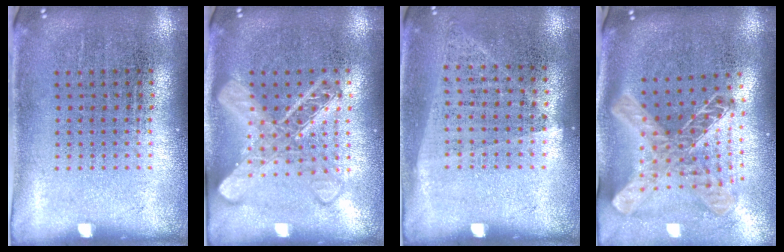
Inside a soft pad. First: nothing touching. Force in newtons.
{"total": 2.8, "press": 2.8, "slide": 0.5}
{"total": 1.0, "press": 0.9, "slide": 0.5}
{"total": 1.9, "press": 1.6, "slide": 1.1}